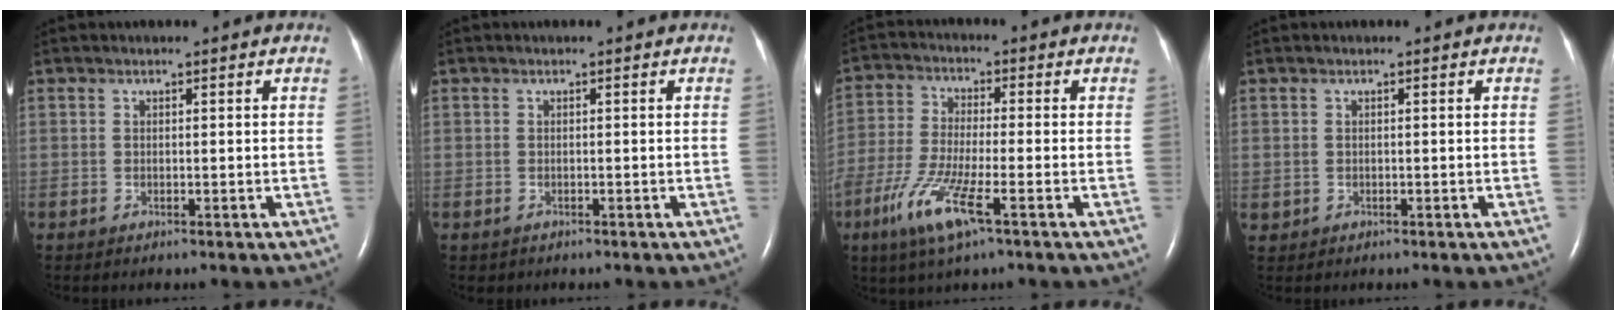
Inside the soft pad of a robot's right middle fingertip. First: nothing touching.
{"total": 0.5, "force": [-0.3, 0.4, 0.0], "torque": [-0.009, 0.002, -0.003]}
{"total": 9.5, "force": [-4.8, 1.2, 8.2], "torque": [-0.180, -0.022, -0.095]}
{"total": 0.8, "force": [-0.1, 0.8, 0.2], "torque": [-0.003, 0.002, 0.003]}